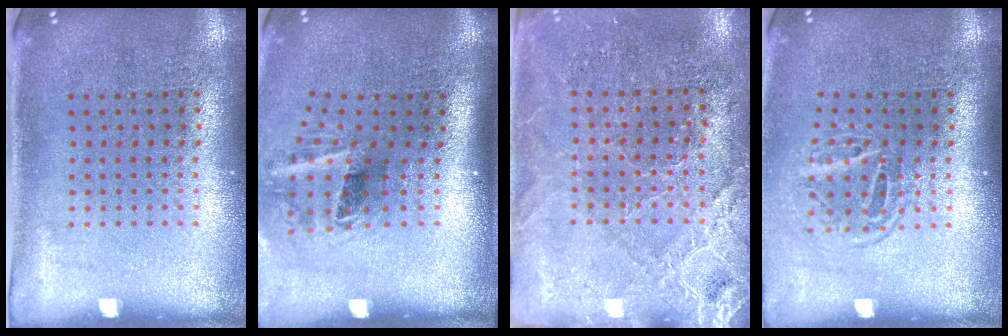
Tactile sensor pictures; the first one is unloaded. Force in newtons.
{"total": 2.2, "press": 1.3, "slide": 1.8}
{"total": 2.8, "press": 2.8, "slide": 0.3}
{"total": 1.5, "press": 1.0, "slide": 1.1}